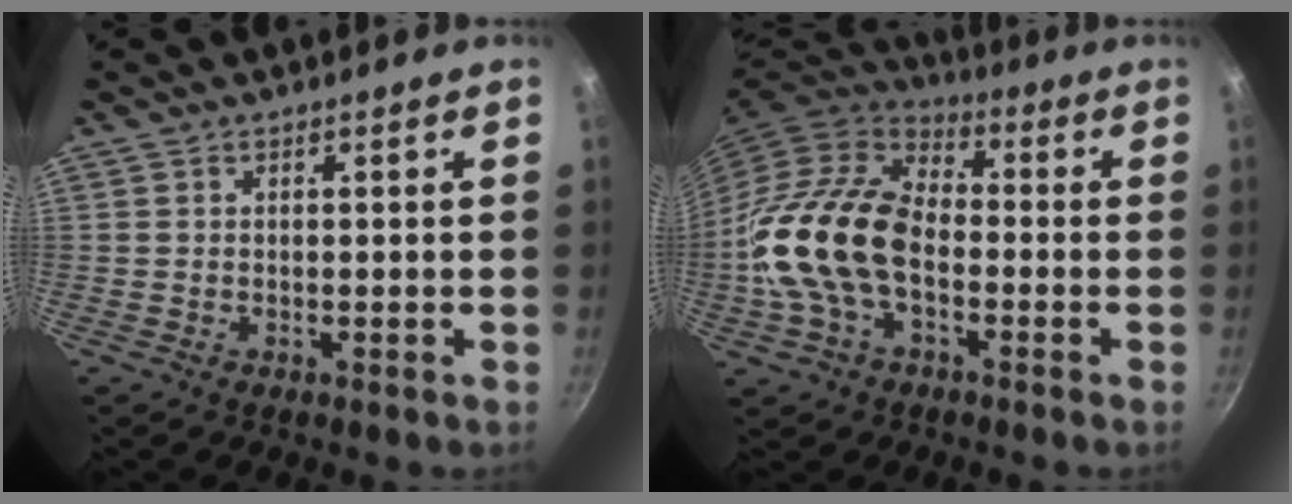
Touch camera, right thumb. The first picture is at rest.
{"total": 18.1, "force": [-3.0, 11.5, 13.7], "torque": [-0.237, 0.033, -0.070]}